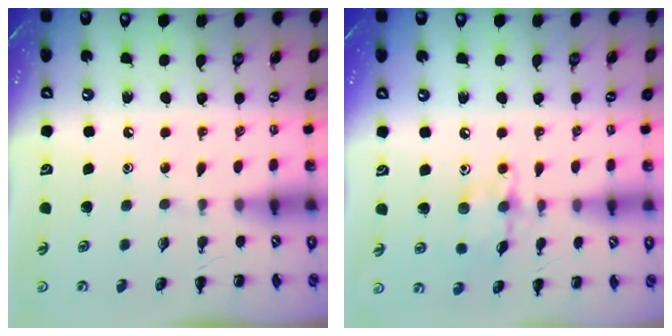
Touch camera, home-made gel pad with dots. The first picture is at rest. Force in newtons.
{"total": 9.6, "press": 9.6, "slide": 0.4}